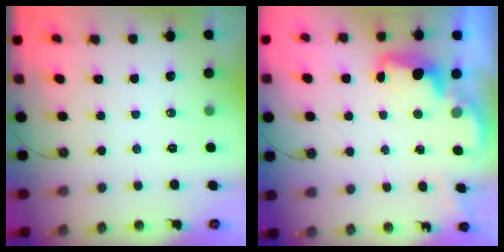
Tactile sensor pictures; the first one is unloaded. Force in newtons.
{"total": 2.5, "press": 2.4, "slide": 0.5}